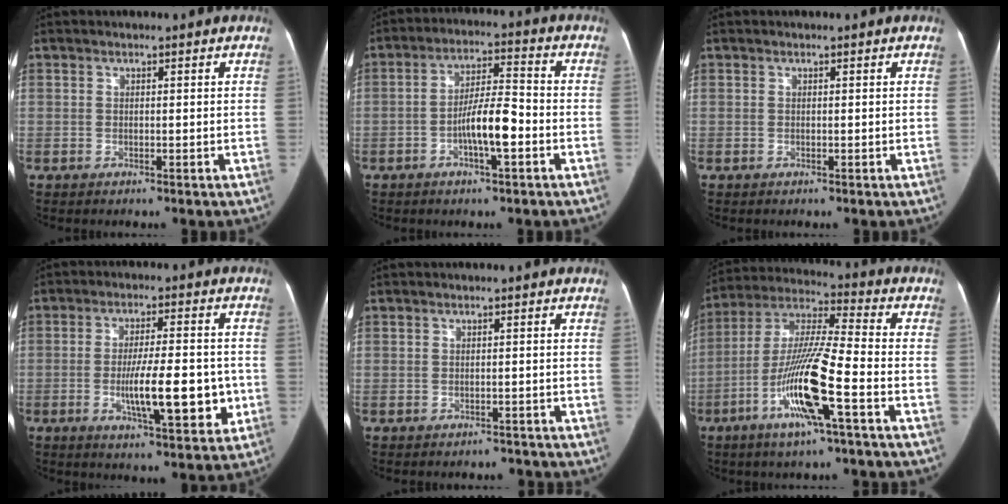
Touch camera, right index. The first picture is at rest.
{"total": 8.2, "force": [-2.7, 1.7, 7.6], "torque": [-0.143, 0.015, -0.046]}
{"total": 0.0}
{"total": 12.5, "force": [-2.5, 3.1, 11.8], "torque": [-0.186, 0.004, -0.034]}
{"total": 1.8, "force": [-1.4, 1.2, -0.2], "torque": [0.000, 0.011, -0.018]}
{"total": 15.3, "force": [-5.8, 0.7, 14.2], "torque": [-0.285, -0.004, -0.112]}